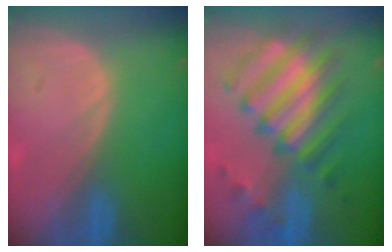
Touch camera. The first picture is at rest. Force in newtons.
{"total": 10.2, "press": 9.9, "slide": 2.6}